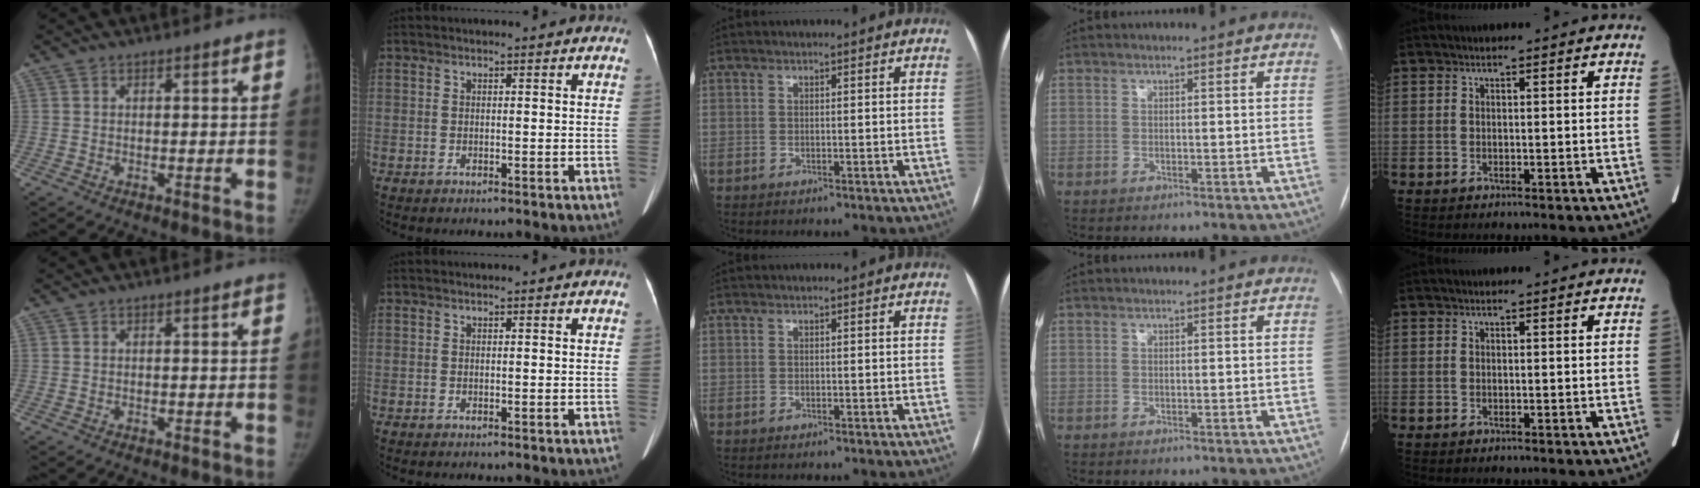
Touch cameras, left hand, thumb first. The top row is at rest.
{}